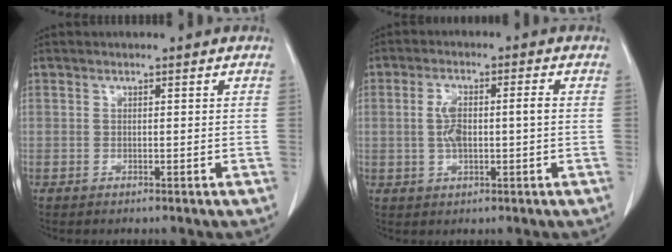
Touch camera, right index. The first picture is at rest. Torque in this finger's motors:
{"motor_torque": [0.22, -0.01, 0.13, 0.04]}